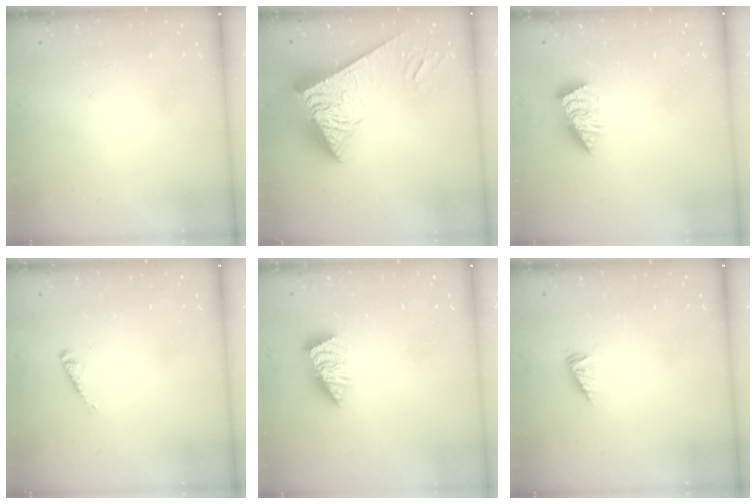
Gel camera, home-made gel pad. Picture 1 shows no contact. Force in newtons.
{"total": 9.7, "press": 9.5, "slide": 1.8}
{"total": 2.6, "press": 2.5, "slide": 0.3}
{"total": 2.8, "press": 2.8, "slide": 0.3}
{"total": 2.6, "press": 2.5, "slide": 0.3}
{"total": 2.1, "press": 2.1, "slide": 0.2}